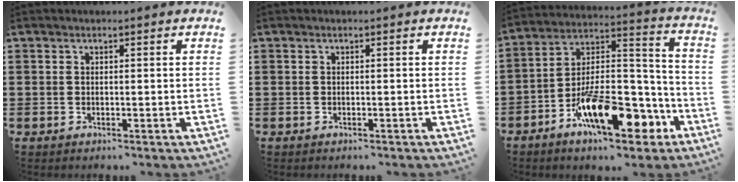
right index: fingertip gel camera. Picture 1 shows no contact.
{"total": 0.0}
{"total": 14.8, "force": [-8.3, 6.1, 10.6], "torque": [-0.174, 0.033, -0.144]}